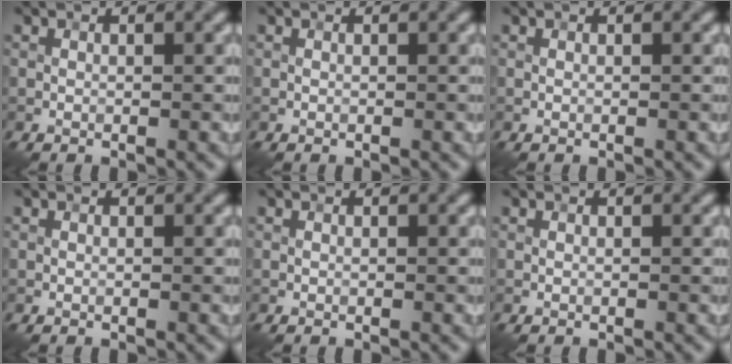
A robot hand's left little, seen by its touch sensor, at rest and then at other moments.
{"total": 0.0}
{"total": 0.0}
{"total": 0.0}
{"total": 0.0}
{"total": 0.0}